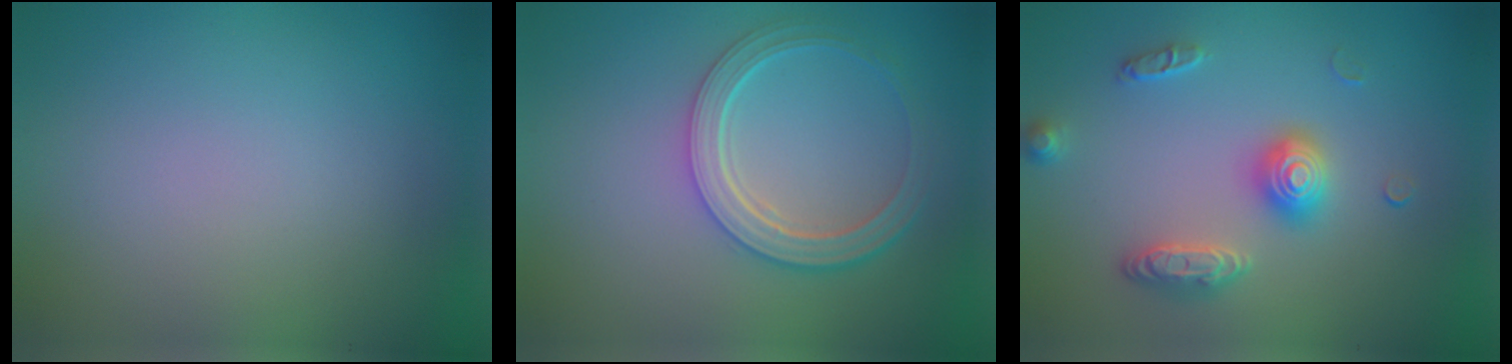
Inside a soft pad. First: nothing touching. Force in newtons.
{"total": 4.7, "press": 3.6, "slide": 2.9}
{"total": 3.0, "press": 3.0, "slide": 0.4}